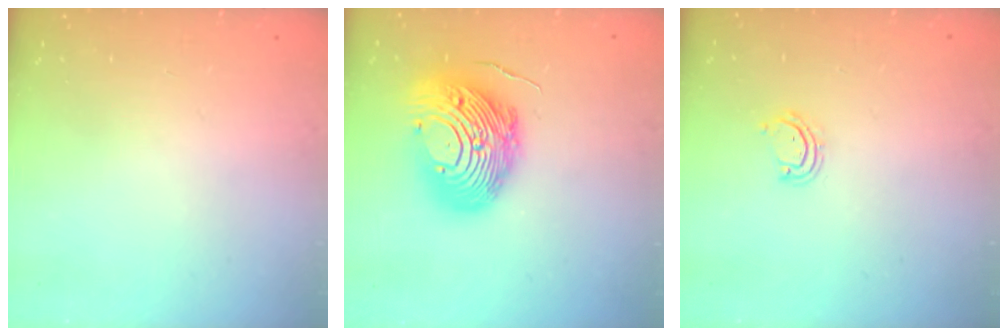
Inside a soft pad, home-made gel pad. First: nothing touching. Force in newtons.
{"total": 17.6, "press": 17.5, "slide": 2.2}
{"total": 3.7, "press": 3.6, "slide": 0.3}